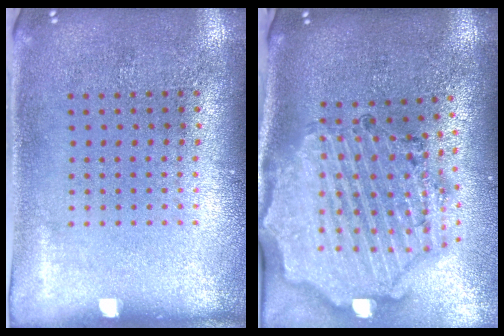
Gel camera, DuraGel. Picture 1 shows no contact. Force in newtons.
{"total": 2.9, "press": 2.6, "slide": 1.2}